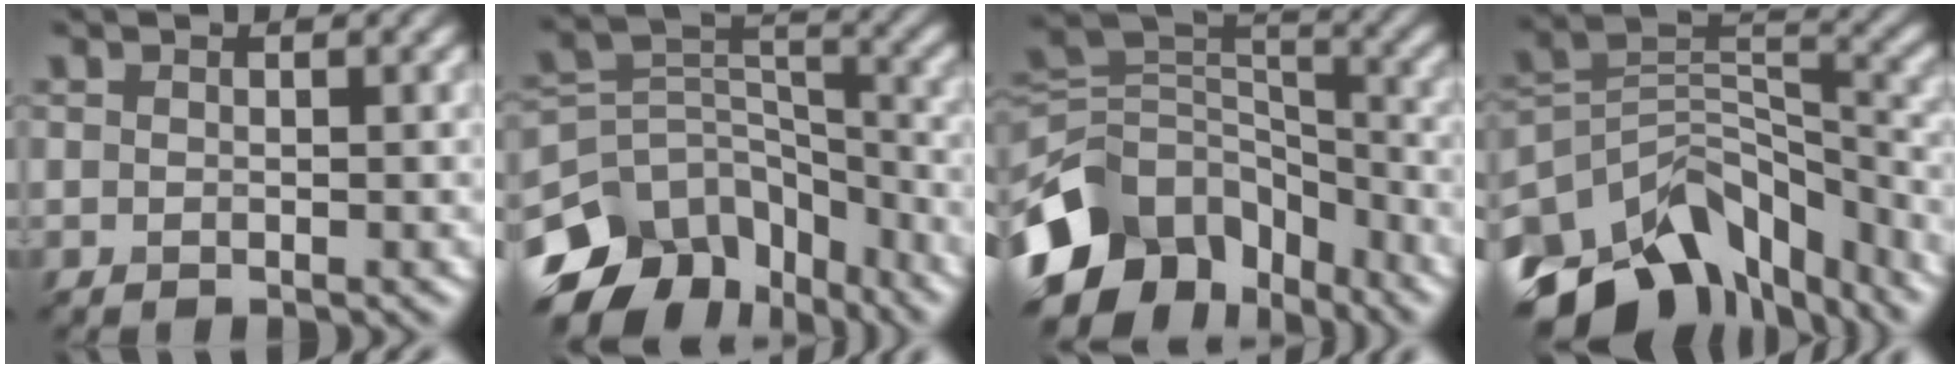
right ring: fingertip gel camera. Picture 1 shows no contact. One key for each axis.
{"total": 11.5, "fx": -7.6, "fy": 7.2, "fz": 4.7, "tx": -0.098, "ty": 0.009, "tz": -0.123}
{"total": 12.0, "fx": -6.4, "fy": 8.4, "fz": 5.7, "tx": -0.123, "ty": 0.008, "tz": -0.121}
{"total": 11.8, "fx": -8.1, "fy": 6.8, "fz": 5.2, "tx": -0.105, "ty": 0.005, "tz": -0.129}